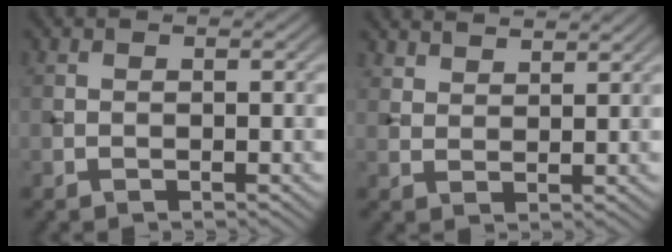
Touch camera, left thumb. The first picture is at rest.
{"total": 4.0, "force": [3.6, 1.2, 1.4], "torque": [-0.028, -0.012, 0.082]}